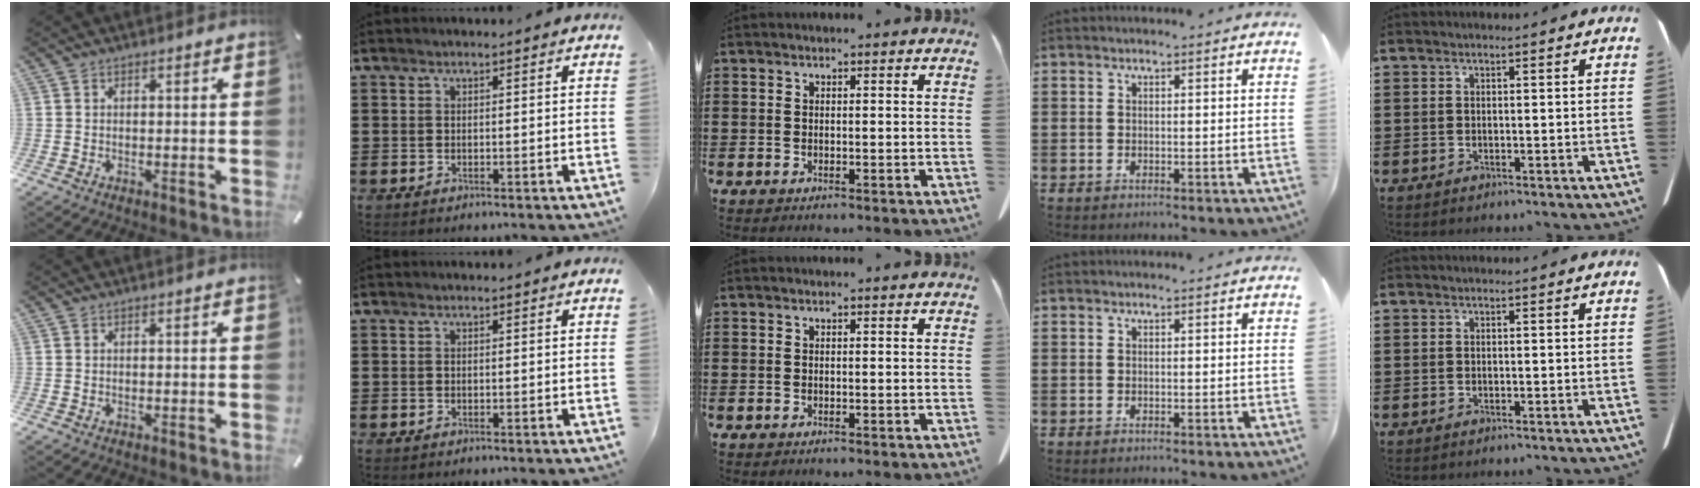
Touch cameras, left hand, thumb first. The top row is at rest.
{}